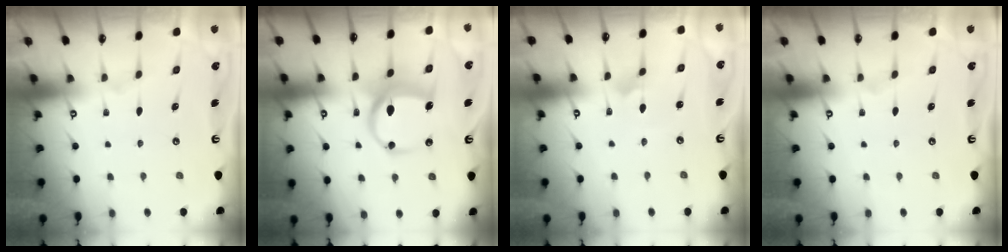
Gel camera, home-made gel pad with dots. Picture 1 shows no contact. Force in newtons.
{"total": 10.3, "press": 10.3, "slide": 0.3}
{"total": 2.4, "press": 2.4, "slide": 0.2}
{"total": 0.0}